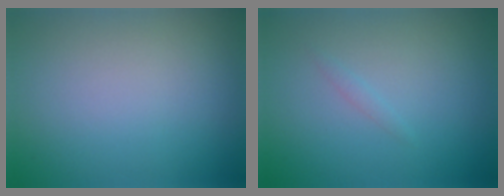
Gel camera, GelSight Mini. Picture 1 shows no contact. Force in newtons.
{"total": 0.6, "press": 0.6, "slide": 0.0}